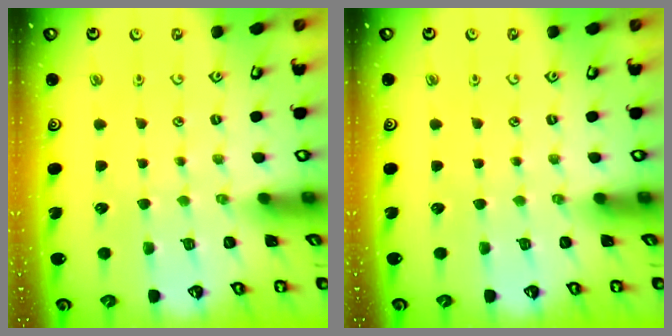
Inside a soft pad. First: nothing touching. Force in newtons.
{"total": 0.0}